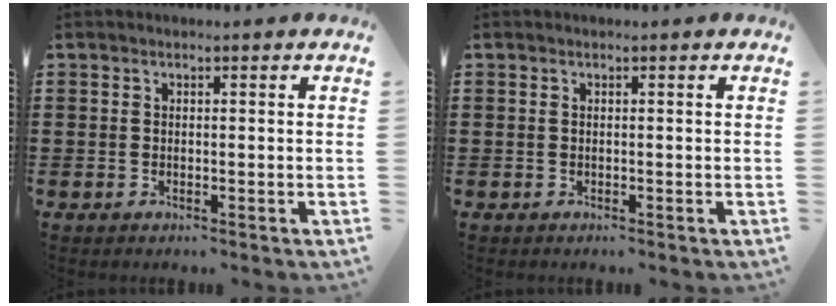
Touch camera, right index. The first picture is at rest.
{"total": 0.0}